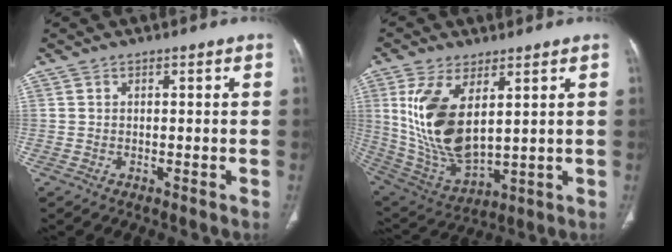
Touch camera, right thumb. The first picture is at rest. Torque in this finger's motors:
{"motor_torque": [0.19, 3.93, 1.84, 0.68, 0.60]}